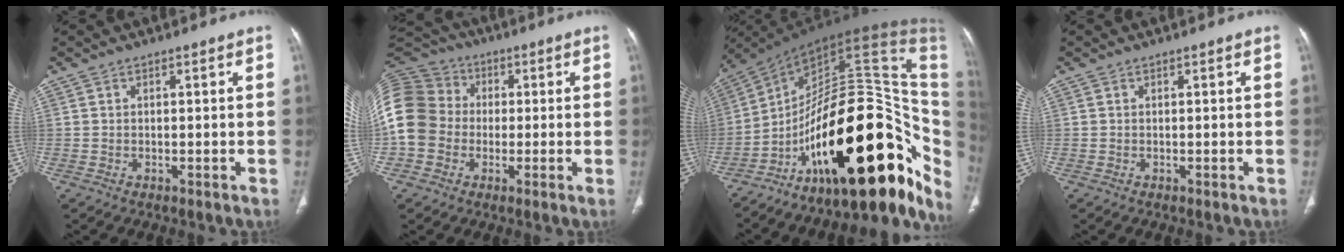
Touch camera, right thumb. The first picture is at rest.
{"total": 19.4, "force": [-0.5, 17.0, 9.4], "torque": [-0.230, 0.053, -0.014]}
{"total": 38.2, "force": [-8.8, 17.2, 33.0], "torque": [-0.385, 0.092, -0.131]}
{"total": 0.0}